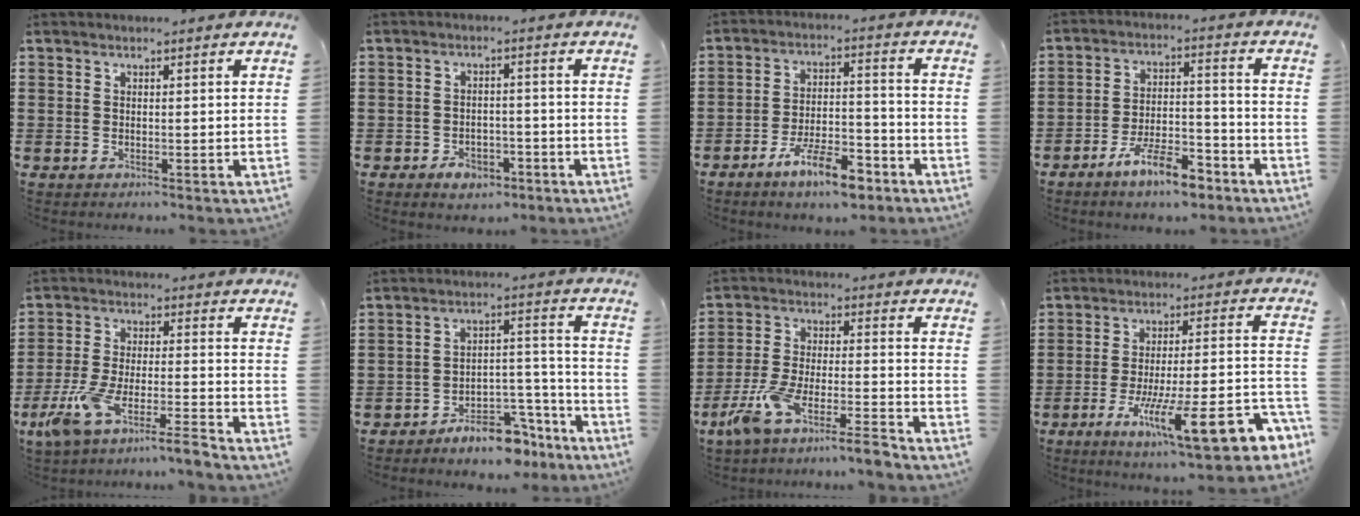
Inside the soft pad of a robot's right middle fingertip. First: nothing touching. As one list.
[{"total": 3.3, "force": [-2.3, 1.9, 1.4], "torque": [-0.026, 0.004, -0.046]}, {"total": 9.1, "force": [-6.6, 2.5, 5.7], "torque": [-0.104, 0.011, -0.121]}, {"total": 8.8, "force": [-6.5, 2.4, 5.3], "torque": [-0.099, 0.010, -0.121]}, {"total": 7.5, "force": [-6.4, -0.2, 4.0], "torque": [-0.097, -0.015, -0.126]}, {"total": 7.6, "force": [-6.8, 2.0, 2.5], "torque": [-0.028, 0.031, -0.126]}, {"total": 8.0, "force": [-7.1, -0.3, 3.7], "torque": [-0.089, -0.010, -0.142]}, {"total": 14.4, "force": [-8.2, 3.1, 11.4], "torque": [-0.167, 0.009, -0.140]}]